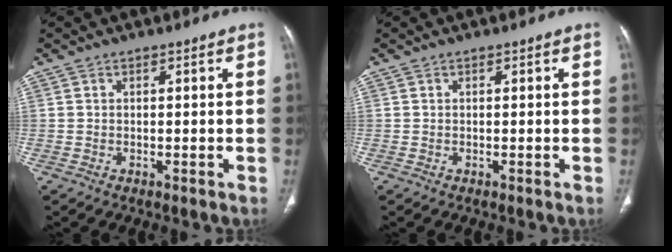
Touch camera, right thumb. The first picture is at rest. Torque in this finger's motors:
{"motor_torque": [-0.13, 0.19, -0.10, 0.10, 0.00]}